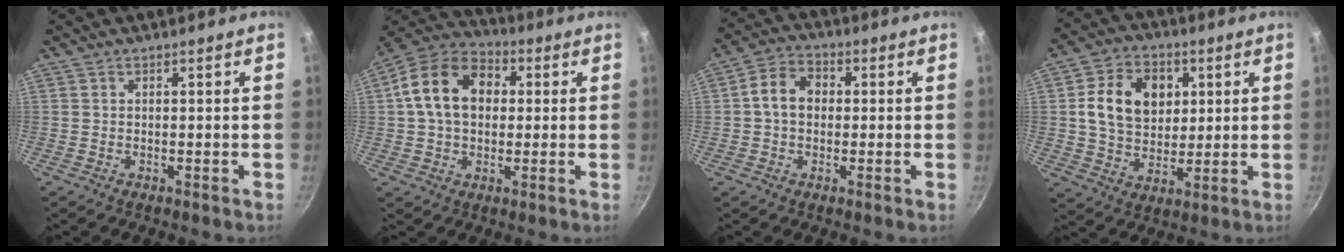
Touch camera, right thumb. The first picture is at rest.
{"total": 15.1, "force": [2.2, 11.0, 10.1], "torque": [-0.149, 0.028, 0.019]}
{"total": 7.3, "force": [0.4, 5.6, 4.6], "torque": [-0.063, 0.021, -0.009]}
{"total": 13.8, "force": [3.0, 10.5, 8.5], "torque": [-0.121, 0.001, 0.047]}